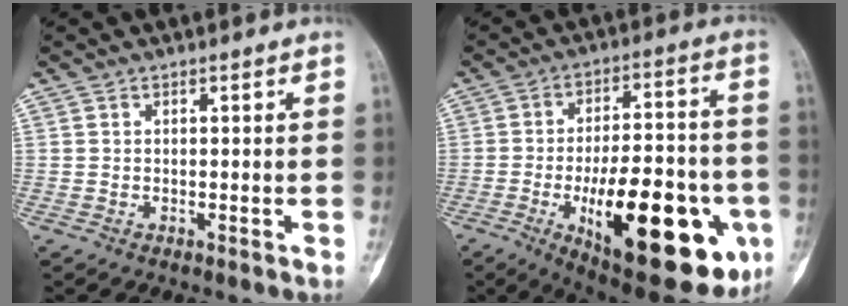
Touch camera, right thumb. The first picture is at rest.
{"total": 28.2, "force": [-8.9, 10.8, 24.5], "torque": [-0.308, 0.005, -0.111]}